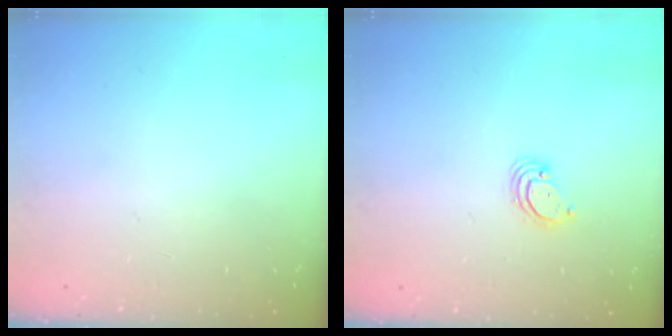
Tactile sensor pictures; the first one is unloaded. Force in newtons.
{"total": 2.9, "press": 2.9, "slide": 0.3}